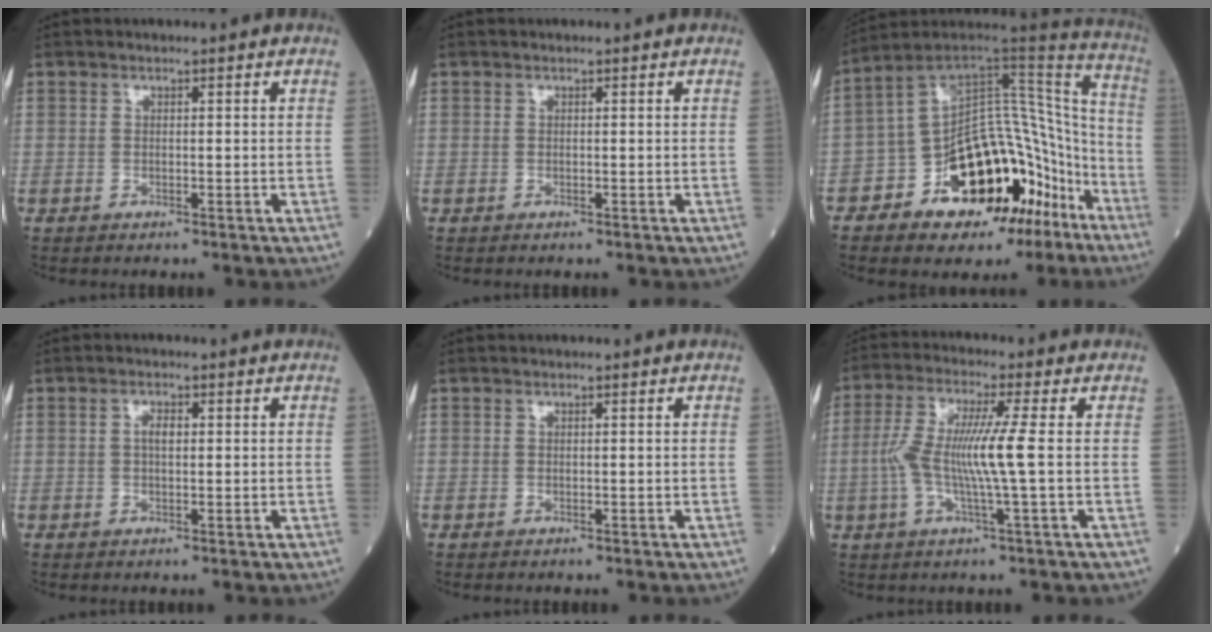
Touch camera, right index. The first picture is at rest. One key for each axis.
{"total": 0.0}
{"total": 23.0, "fx": -12.7, "fy": 11.3, "fz": 15.6, "tx": -0.181, "ty": 0.064, "tz": -0.187}
{"total": 1.7, "fx": 0.3, "fy": 0.6, "fz": 1.5, "tx": -0.034, "ty": 0.002, "tz": 0.005}
{"total": 0.0}
{"total": 8.7, "fx": -0.5, "fy": -0.3, "fz": 8.7, "tx": -0.181, "ty": 0.008, "tz": -0.018}